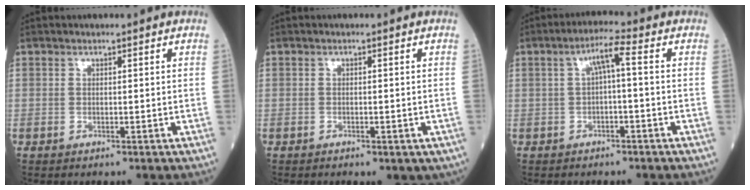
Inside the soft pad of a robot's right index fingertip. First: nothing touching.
{"total": 4.0, "force": [-1.7, 2.2, 2.8], "torque": [-0.049, -0.001, -0.019]}
{"total": 5.2, "force": [0.3, 1.3, 5.0], "torque": [-0.103, 0.024, 0.008]}